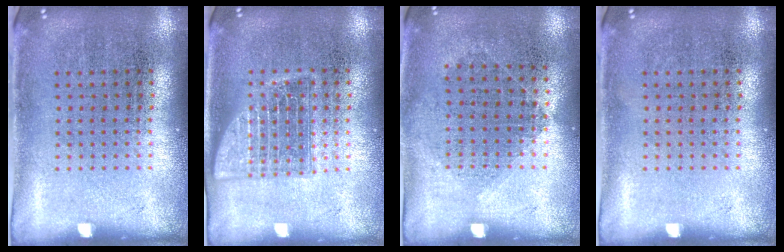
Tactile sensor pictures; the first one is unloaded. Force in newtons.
{"total": 2.2, "press": 2.2, "slide": 0.3}
{"total": 1.0, "press": 0.9, "slide": 0.5}
{"total": 0.0}